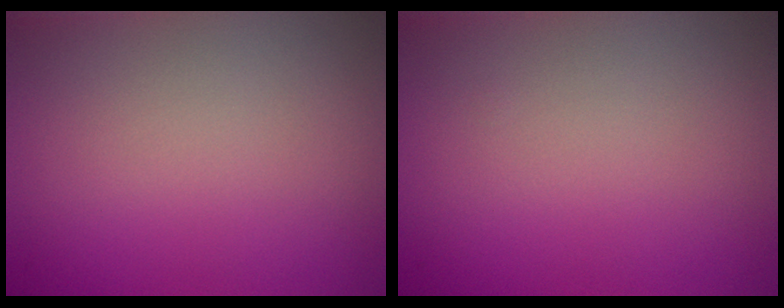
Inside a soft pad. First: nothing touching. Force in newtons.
{"total": 0.0}